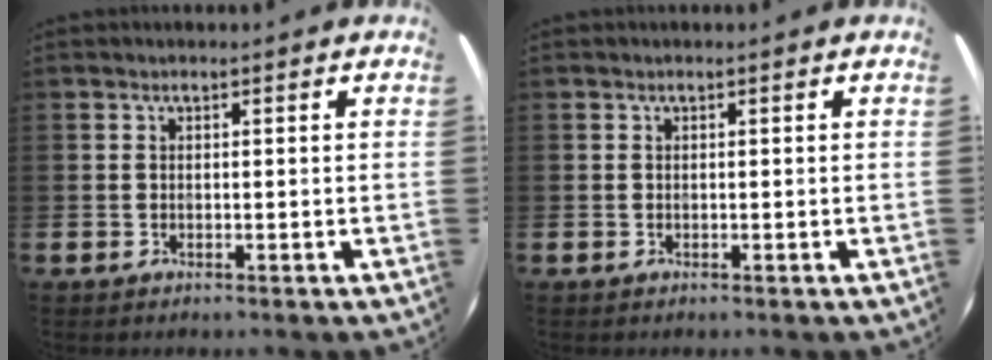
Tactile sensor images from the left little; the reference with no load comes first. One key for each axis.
{"total": 0.0}